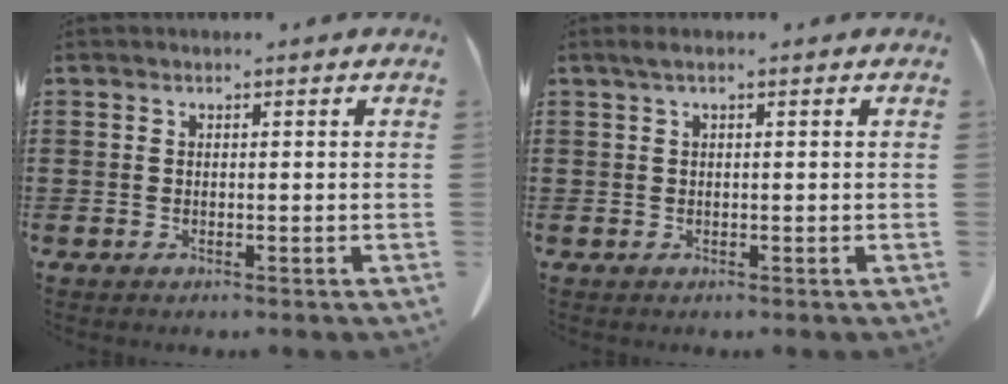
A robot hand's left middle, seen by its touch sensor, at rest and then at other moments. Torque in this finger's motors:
{"motor_torque": [0.44, 0.09, 0.02, 0.01]}